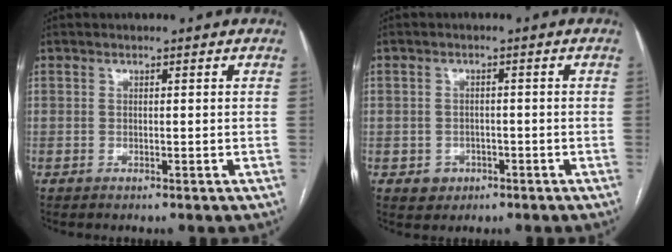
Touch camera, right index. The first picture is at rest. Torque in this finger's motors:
{"motor_torque": [-0.50, 0.09, -1.05, -0.21]}